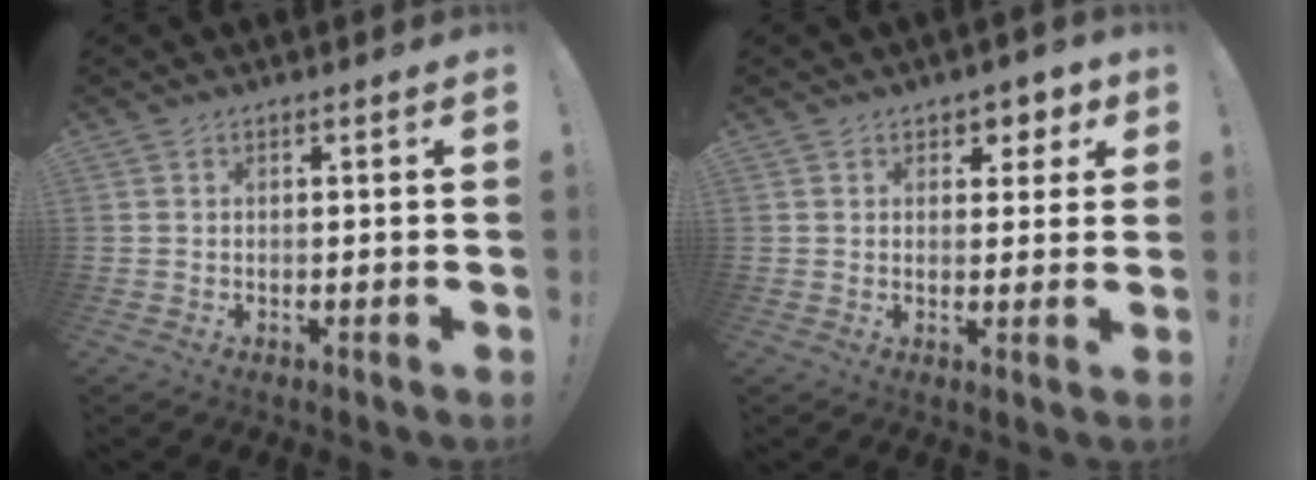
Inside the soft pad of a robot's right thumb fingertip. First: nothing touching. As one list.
[{"total": 4.2, "force": [2.3, 3.3, 1.3], "torque": [0.006, -0.020, 0.037]}]